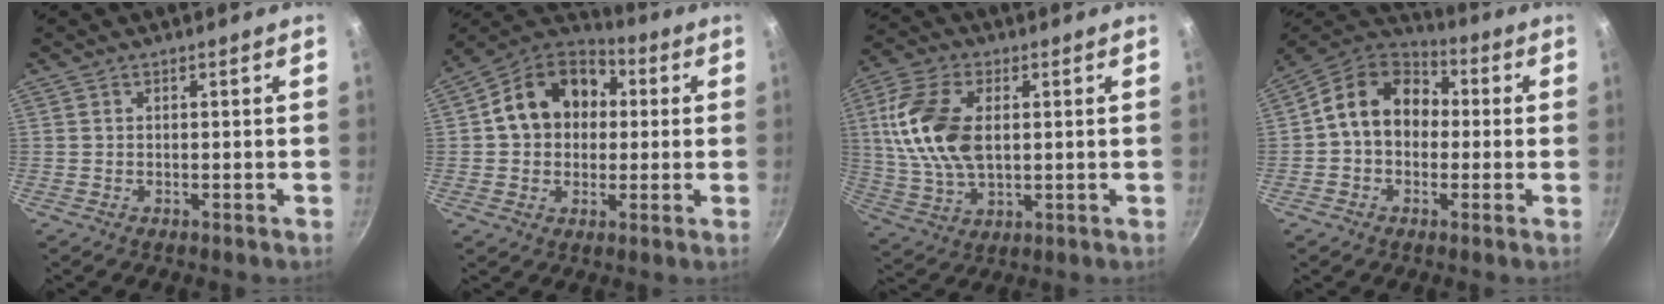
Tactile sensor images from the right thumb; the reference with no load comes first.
{"total": 16.1, "force": [2.5, 12.6, 9.6], "torque": [-0.131, 0.032, 0.024]}
{"total": 14.8, "force": [2.3, 8.6, 11.8], "torque": [-0.224, 0.001, 0.043]}
{"total": 14.0, "force": [1.0, 11.0, 8.7], "torque": [-0.107, 0.037, -0.005]}